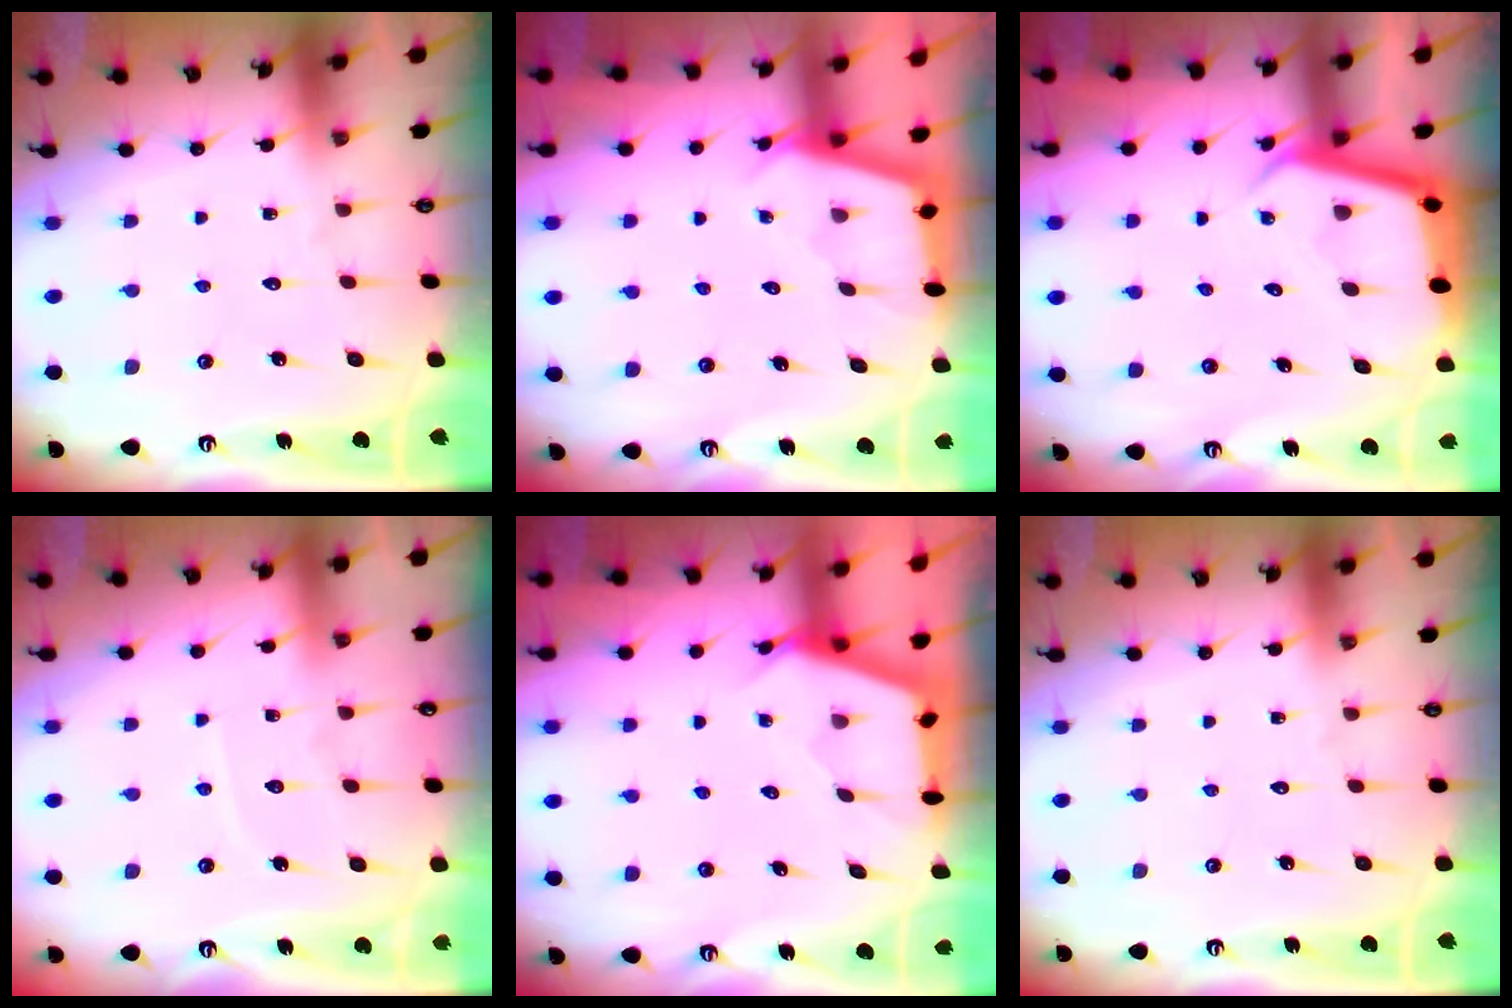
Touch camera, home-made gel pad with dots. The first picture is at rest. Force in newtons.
{"total": 2.4, "press": 2.4, "slide": 0.1}
{"total": 4.1, "press": 4.1, "slide": 0.3}
{"total": 5.0, "press": 5.0, "slide": 0.2}
{"total": 2.6, "press": 2.6, "slide": 0.4}
{"total": 0.0}